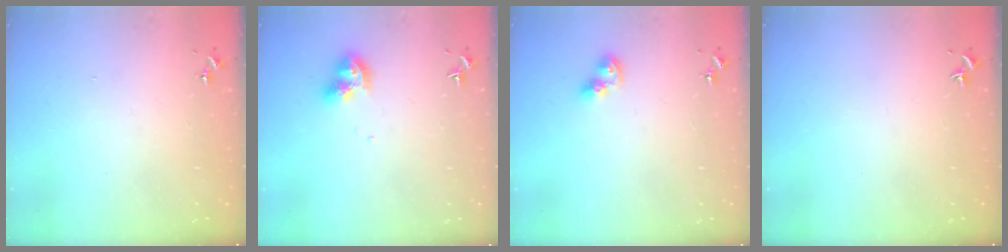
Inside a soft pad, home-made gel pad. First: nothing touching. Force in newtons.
{"total": 9.6, "press": 9.6, "slide": 1.1}
{"total": 6.6, "press": 6.6, "slide": 0.6}
{"total": 0.0}